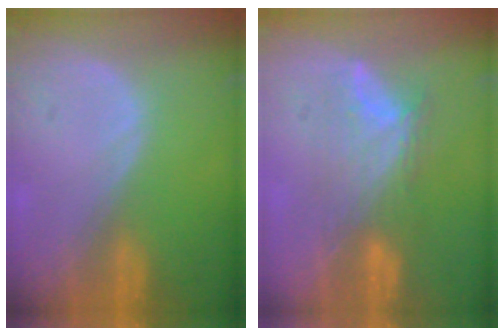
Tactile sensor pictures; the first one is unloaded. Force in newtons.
{"total": 7.0, "press": 6.7, "slide": 1.9}